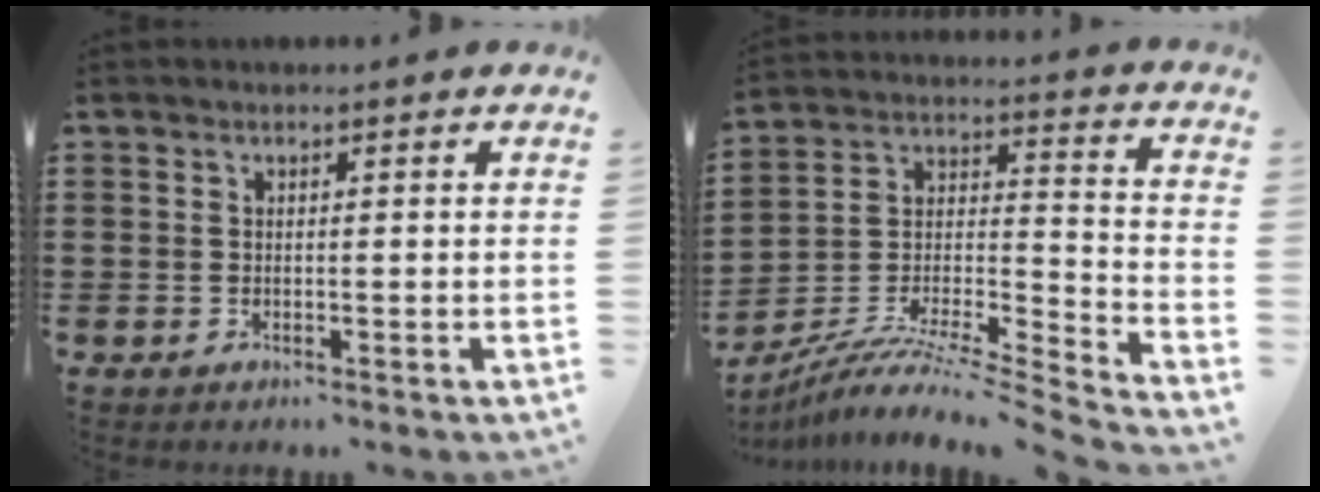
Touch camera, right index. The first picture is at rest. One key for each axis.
{"total": 9.0, "fx": -8.1, "fy": 0.4, "fz": 3.8, "tx": -0.068, "ty": 0.000, "tz": -0.166}